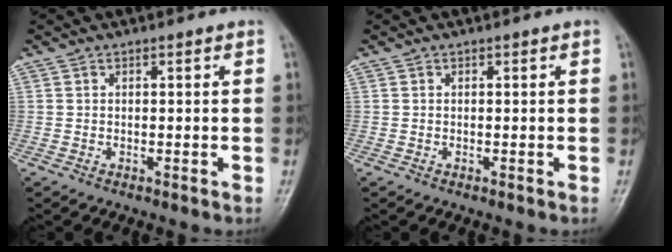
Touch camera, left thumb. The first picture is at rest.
{"total": 0.0}